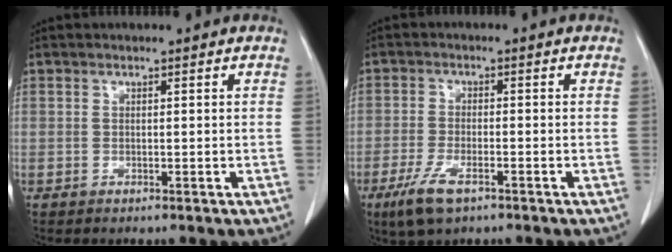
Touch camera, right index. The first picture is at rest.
{"total": 6.0, "force": [-3.6, 1.7, 4.5], "torque": [-0.098, -0.013, -0.063]}